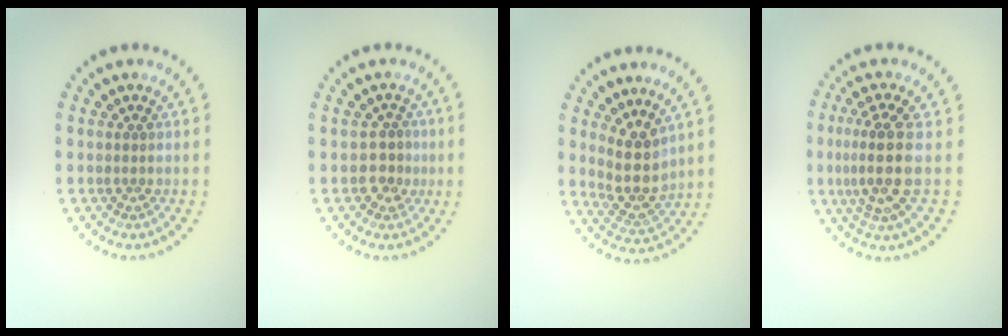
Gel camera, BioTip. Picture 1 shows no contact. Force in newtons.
{"total": 2.0, "press": 1.8, "slide": 0.9}
{"total": 3.7, "press": 3.0, "slide": 2.2}
{"total": 4.3, "press": 3.6, "slide": 2.3}